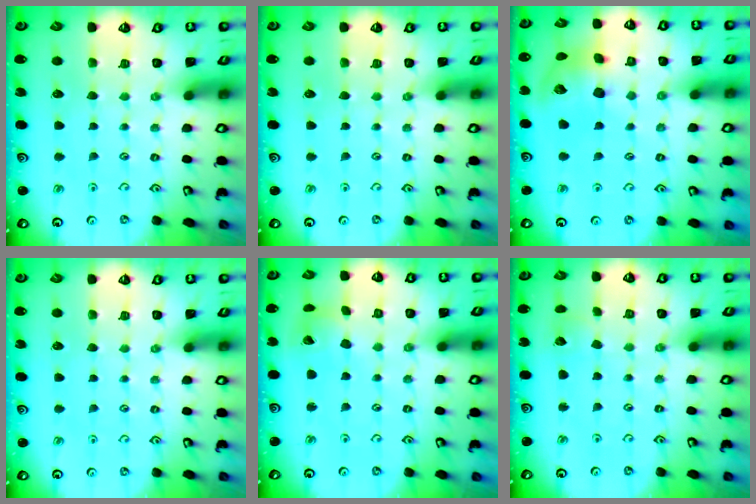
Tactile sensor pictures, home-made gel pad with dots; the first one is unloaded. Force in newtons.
{"total": 0.0}
{"total": 12.8, "press": 12.7, "slide": 1.9}
{"total": 0.0}
{"total": 6.4, "press": 6.4, "slide": 0.8}
{"total": 4.8, "press": 4.8, "slide": 0.3}